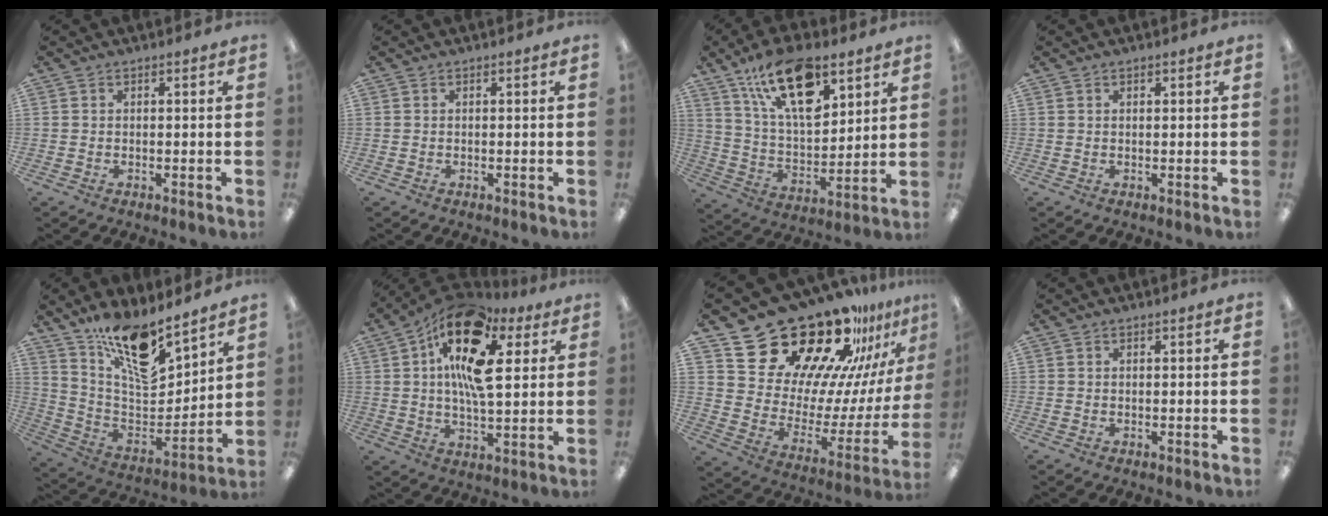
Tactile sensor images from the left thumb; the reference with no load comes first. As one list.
[{"total": 0.0}, {"total": 19.8, "force": [11.8, 9.2, 13.0], "torque": [-0.230, -0.051, 0.201]}, {"total": 0.8, "force": [0.5, 0.4, 0.5], "torque": [-0.002, -0.001, 0.006]}, {"total": 17.3, "force": [13.3, 5.7, 9.4], "torque": [-0.163, -0.100, 0.235]}, {"total": 19.0, "force": [8.1, 8.7, 14.8], "torque": [-0.264, -0.029, 0.128]}, {"total": 27.3, "force": [22.3, 12.5, 9.6], "torque": [-0.131, -0.182, 0.408]}, {"total": 0.5, "force": [0.1, 0.4, 0.3], "torque": [-0.006, 0.004, 0.000]}]